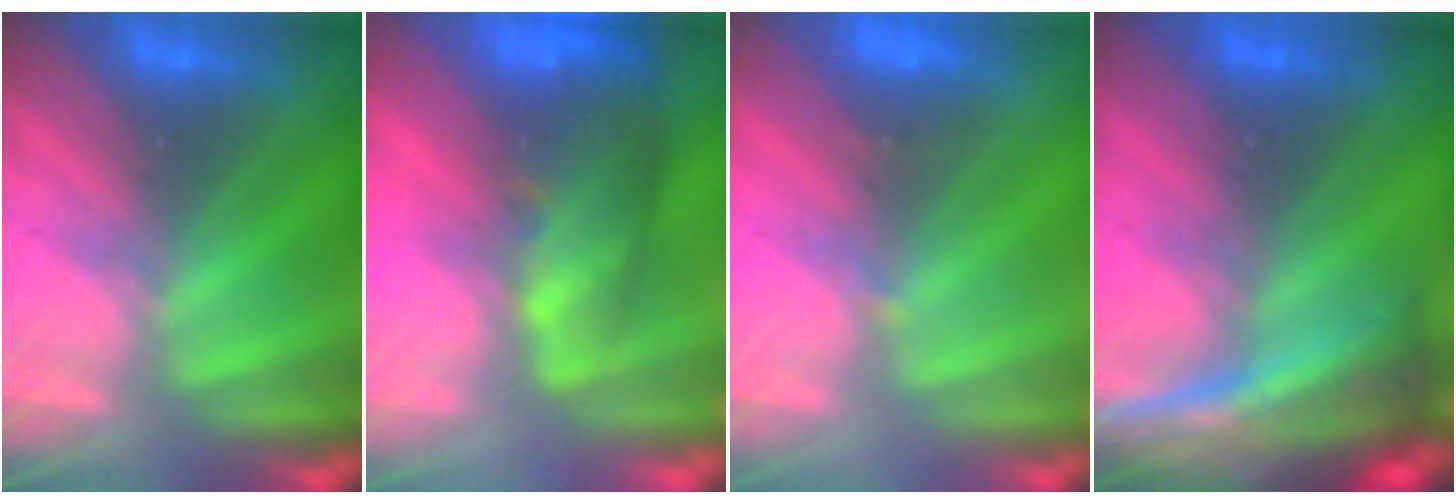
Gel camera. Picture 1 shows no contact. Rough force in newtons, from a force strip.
{"total": 9.4}
{"total": 1.5}
{"total": 10.5}